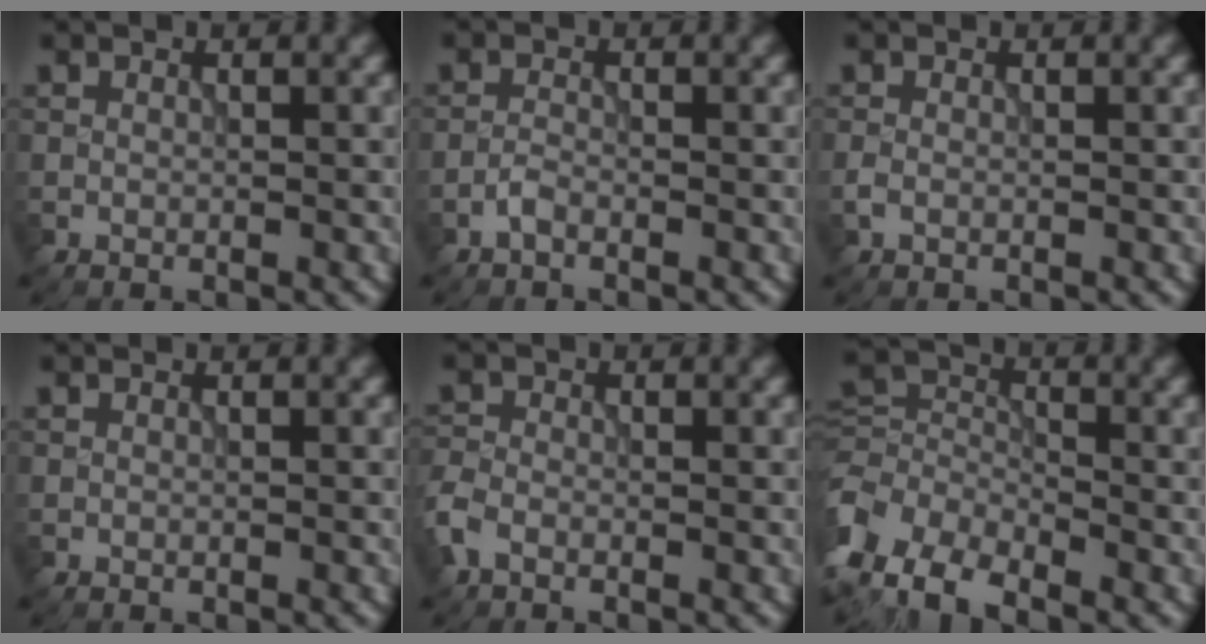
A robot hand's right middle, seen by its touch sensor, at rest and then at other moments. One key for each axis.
{"total": 1.0, "fx": -0.8, "fy": 0.2, "fz": 0.5, "tx": -0.012, "ty": 0.002, "tz": -0.020}
{"total": 0.7, "fx": -0.4, "fy": 0.4, "fz": 0.5, "tx": -0.015, "ty": -0.001, "tz": -0.011}
{"total": 0.0}
{"total": 2.1, "fx": -1.3, "fy": 1.2, "fz": 1.1, "tx": -0.029, "ty": 0.001, "tz": -0.041}
{"total": 7.7, "fx": -4.6, "fy": 4.4, "fz": 4.3, "tx": -0.080, "ty": 0.000, "tz": -0.103}